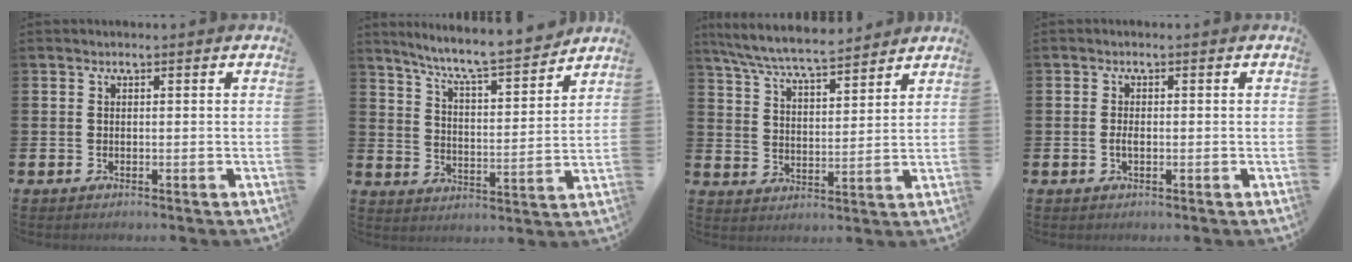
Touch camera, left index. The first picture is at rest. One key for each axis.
{"total": 7.9, "fx": 7.5, "fy": 0.1, "fz": 2.6, "tx": -0.074, "ty": -0.059, "tz": 0.126}
{"total": 7.4, "fx": 7.0, "fy": 0.6, "fz": 2.2, "tx": -0.070, "ty": -0.041, "tz": 0.125}
{"total": 1.3, "fx": -0.3, "fy": 0.6, "fz": 1.1, "tx": -0.020, "ty": 0.001, "tz": -0.006}